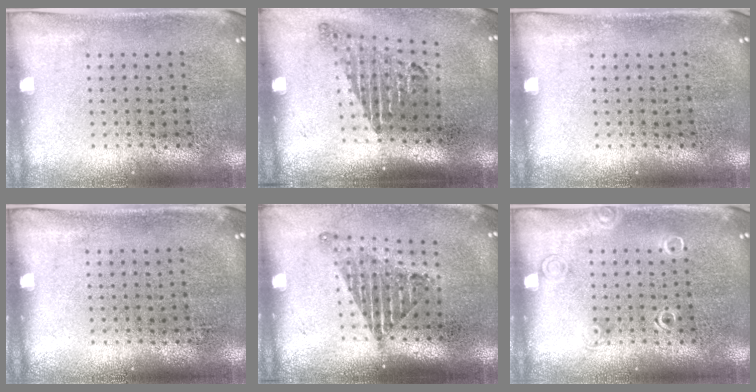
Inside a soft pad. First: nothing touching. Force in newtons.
{"total": 1.8, "press": 1.2, "slide": 1.3}
{"total": 0.0}
{"total": 0.0}
{"total": 1.4, "press": 1.1, "slide": 0.9}
{"total": 1.0, "press": 1.0, "slide": 0.3}